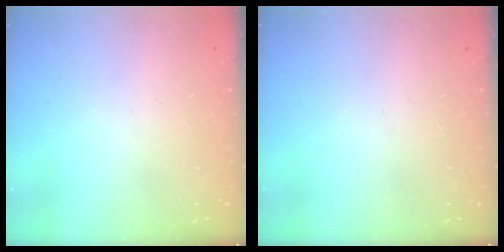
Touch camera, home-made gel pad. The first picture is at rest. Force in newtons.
{"total": 0.0}